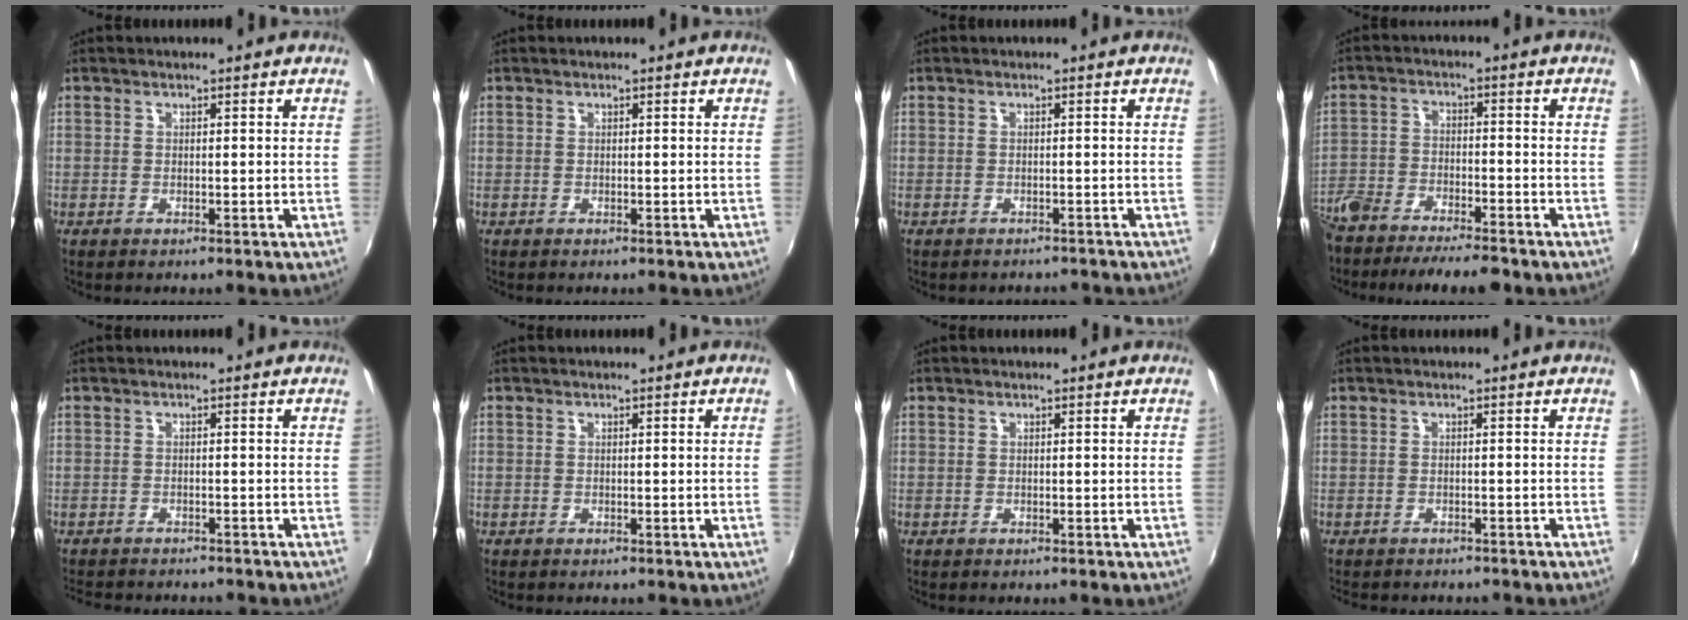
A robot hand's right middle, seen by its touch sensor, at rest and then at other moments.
{"total": 0.0}
{"total": 3.3, "force": [-3.0, 1.1, 0.8], "torque": [-0.013, -0.009, -0.035]}
{"total": 13.7, "force": [-11.2, 4.3, 6.5], "torque": [-0.157, -0.019, -0.194]}
{"total": 6.4, "force": [-5.9, 1.4, 2.0], "torque": [-0.053, -0.014, -0.089]}
{"total": 0.6, "force": [-0.1, -0.4, 0.4], "torque": [-0.007, -0.001, -0.003]}
{"total": 0.0}
{"total": 3.7, "force": [-3.3, 1.0, 1.2], "torque": [-0.030, -0.012, -0.049]}